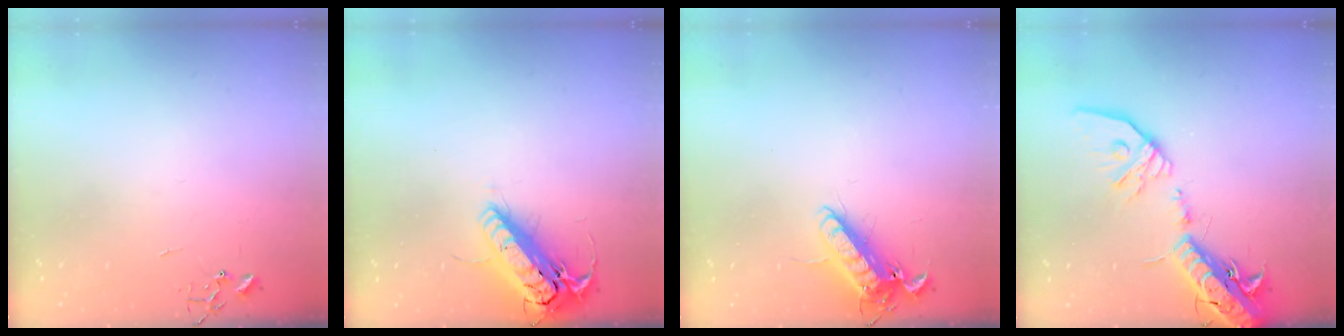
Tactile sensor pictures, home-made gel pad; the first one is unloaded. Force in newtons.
{"total": 17.8, "press": 17.5, "slide": 3.4}
{"total": 12.8, "press": 12.7, "slide": 1.9}
{"total": 21.0, "press": 20.6, "slide": 4.1}